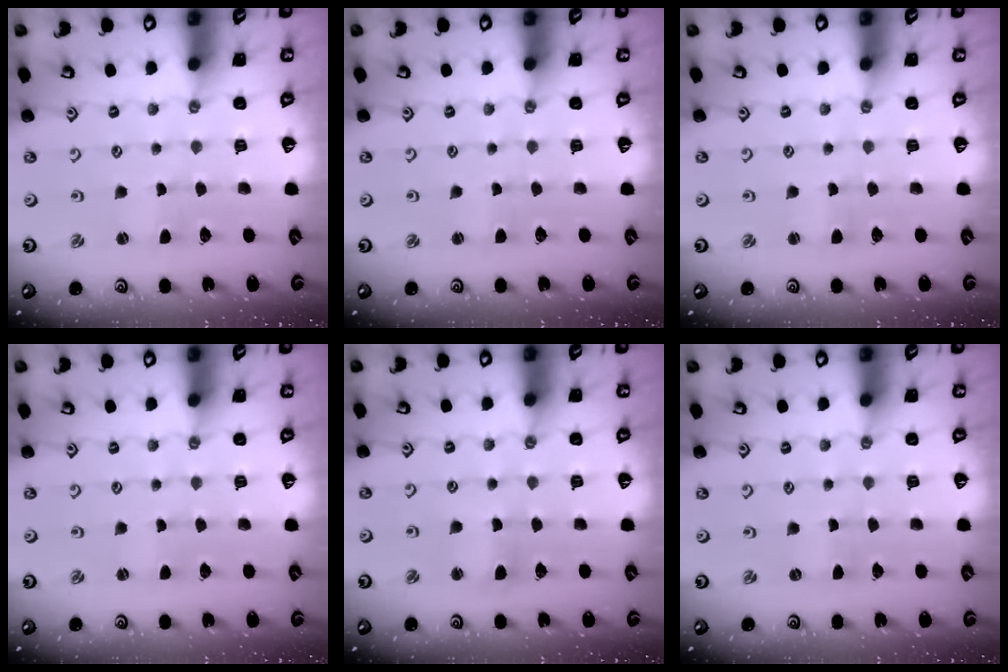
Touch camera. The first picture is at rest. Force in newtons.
{"total": 1.5, "press": 1.4, "slide": 0.2}
{"total": 1.9, "press": 1.9, "slide": 0.3}
{"total": 0.0}
{"total": 3.2, "press": 3.2, "slide": 0.2}
{"total": 0.0}